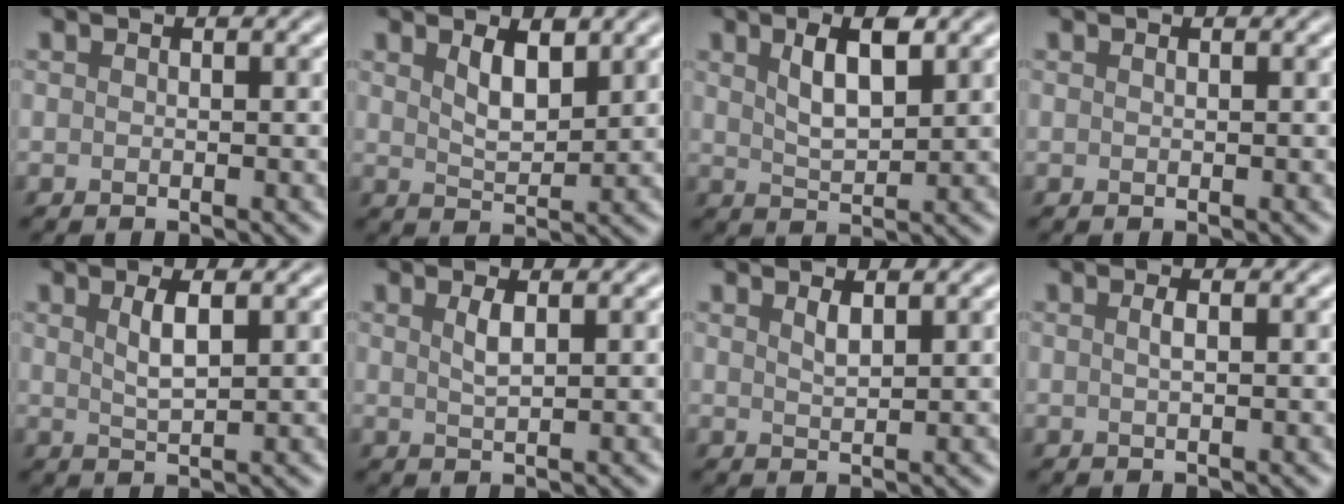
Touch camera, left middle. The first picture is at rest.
{"total": 2.8, "force": [1.6, 1.2, 2.0], "torque": [-0.042, -0.005, 0.032]}
{"total": 4.2, "force": [1.9, 1.6, 3.4], "torque": [-0.066, 0.003, 0.035]}
{"total": 0.0}
{"total": 2.3, "force": [1.0, 0.6, 2.0], "torque": [-0.036, 0.001, 0.020]}
{"total": 1.5, "force": [0.7, 0.4, 1.3], "torque": [-0.028, -0.001, 0.014]}
{"total": 1.3, "force": [0.9, 0.3, 0.9], "torque": [-0.018, 0.000, 0.016]}
{"total": 0.9, "force": [0.2, 0.2, 0.8], "torque": [-0.017, 0.004, 0.003]}